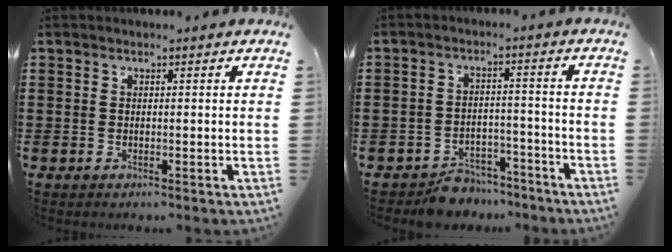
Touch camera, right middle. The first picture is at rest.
{"total": 4.9, "force": [-4.7, 1.3, 0.4], "torque": [-0.009, 0.013, -0.095]}